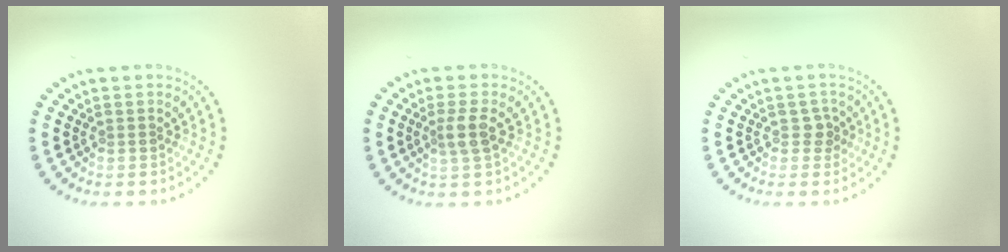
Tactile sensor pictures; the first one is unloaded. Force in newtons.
{"total": 2.1, "press": 1.8, "slide": 1.2}
{"total": 1.2, "press": 1.1, "slide": 0.6}